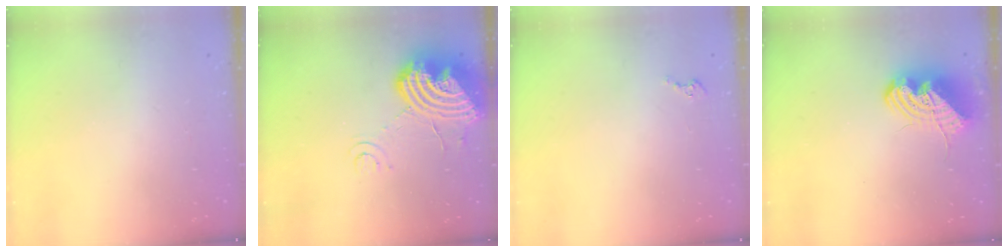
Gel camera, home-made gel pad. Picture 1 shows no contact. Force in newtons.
{"total": 18.8, "press": 18.6, "slide": 2.6}
{"total": 1.6, "press": 1.6, "slide": 0.2}
{"total": 11.4, "press": 11.3, "slide": 1.5}